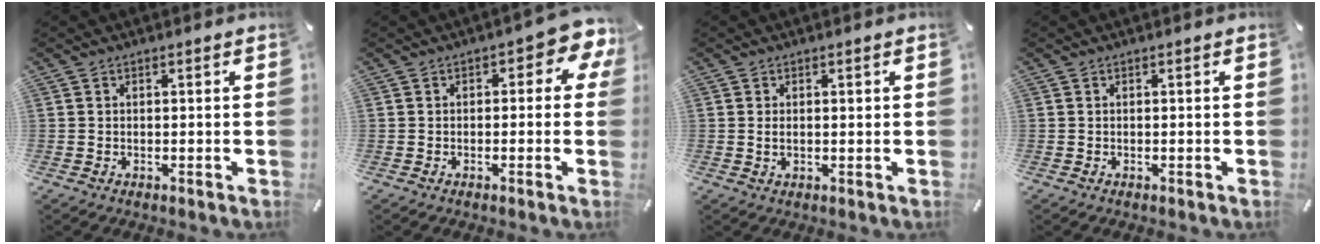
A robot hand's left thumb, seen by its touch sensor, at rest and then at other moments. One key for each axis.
{"total": 5.6, "fx": 1.2, "fy": 2.9, "fz": 4.6, "tx": -0.067, "ty": 0.001, "tz": 0.015}
{"total": 1.5, "fx": 0.2, "fy": 0.8, "fz": 1.2, "tx": -0.018, "ty": -0.001, "tz": 0.001}
{"total": 0.0}